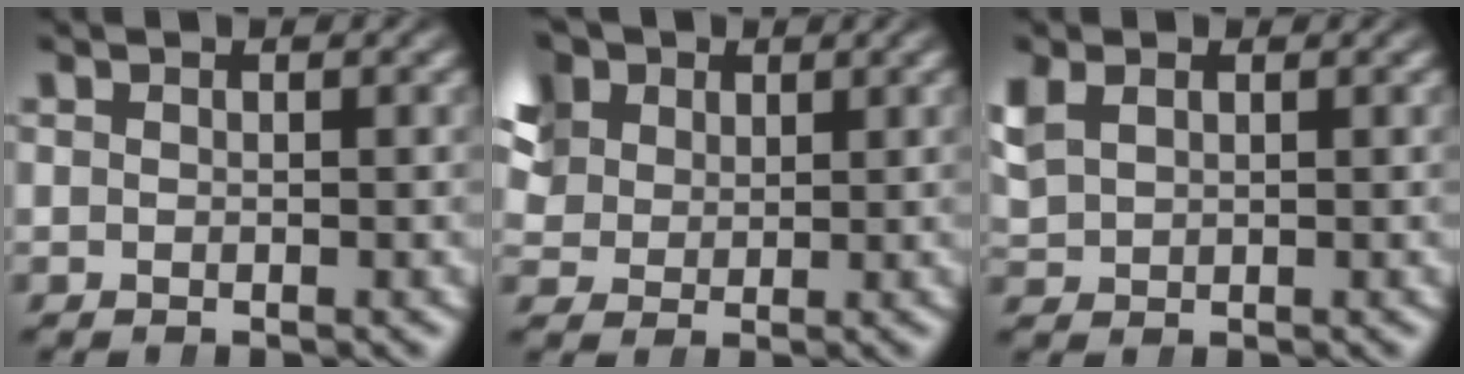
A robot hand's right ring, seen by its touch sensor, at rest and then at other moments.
{"total": 9.7, "force": [4.3, 7.4, 4.5], "torque": [-0.098, 0.010, 0.064]}
{"total": 2.6, "force": [1.0, 2.1, 1.2], "torque": [-0.031, 0.003, 0.025]}